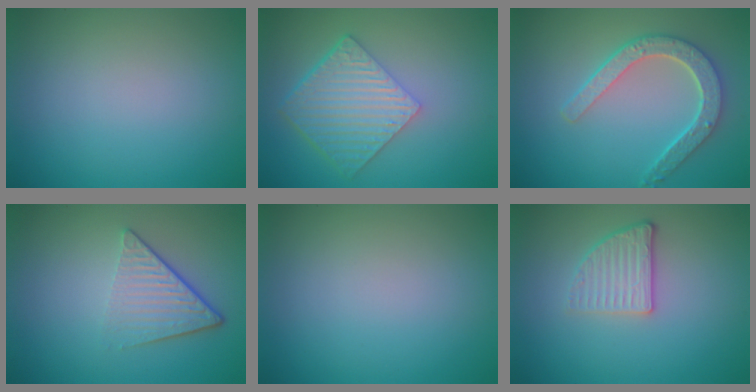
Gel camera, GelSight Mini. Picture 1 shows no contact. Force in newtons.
{"total": 6.4, "press": 4.5, "slide": 4.6}
{"total": 4.7, "press": 3.7, "slide": 2.8}
{"total": 4.6, "press": 2.8, "slide": 3.7}
{"total": 0.0}
{"total": 2.8, "press": 2.3, "slide": 1.6}